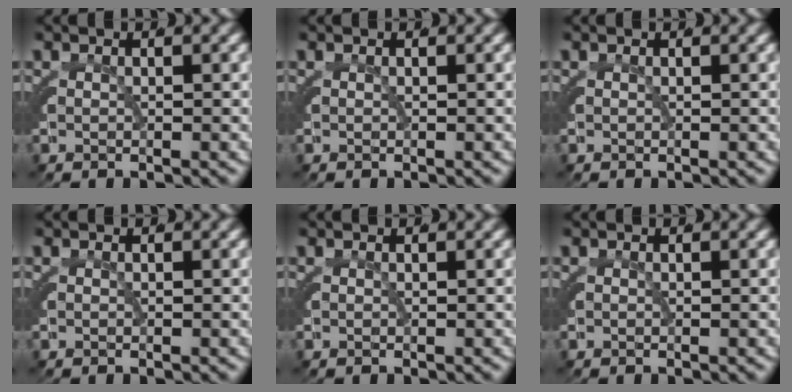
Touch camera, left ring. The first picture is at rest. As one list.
[{"total": 0.0}, {"total": 0.0}, {"total": 0.0}, {"total": 0.0}, {"total": 0.0}]